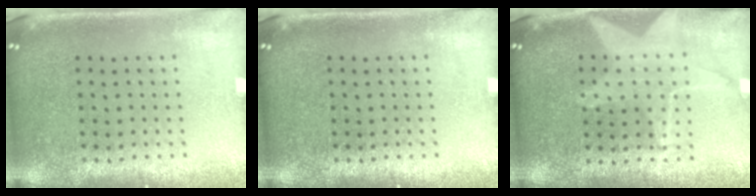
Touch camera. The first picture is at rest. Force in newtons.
{"total": 0.0}
{"total": 1.6, "press": 1.5, "slide": 0.6}